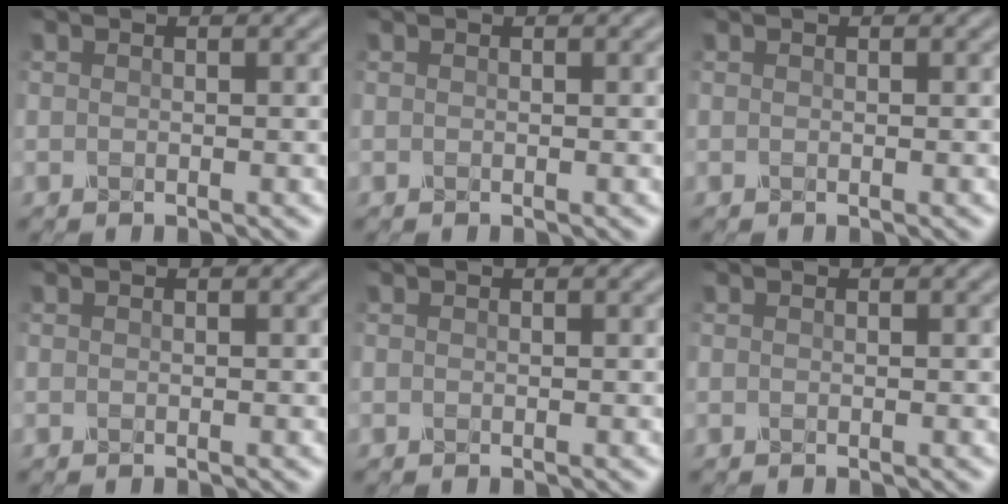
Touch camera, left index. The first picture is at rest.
{"total": 0.0}
{"total": 0.0}
{"total": 0.0}
{"total": 0.0}
{"total": 0.0}